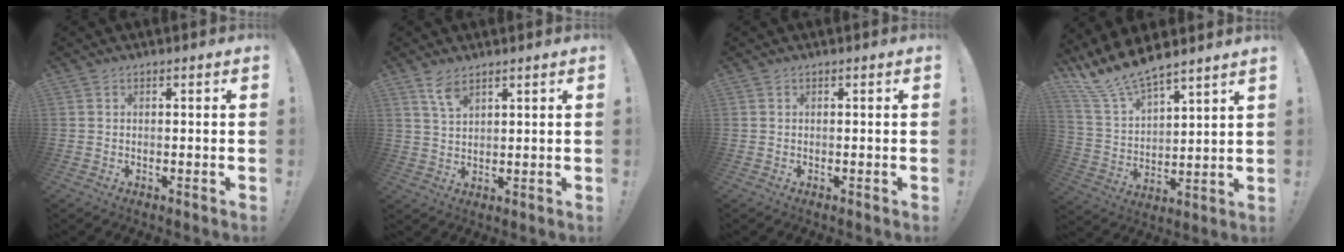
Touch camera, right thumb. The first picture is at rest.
{"total": 4.9, "force": [3.6, 1.7, 2.8], "torque": [-0.051, -0.021, 0.064]}
{"total": 0.0}
{"total": 11.4, "force": [10.6, 1.9, 3.6], "torque": [-0.092, -0.092, 0.194]}